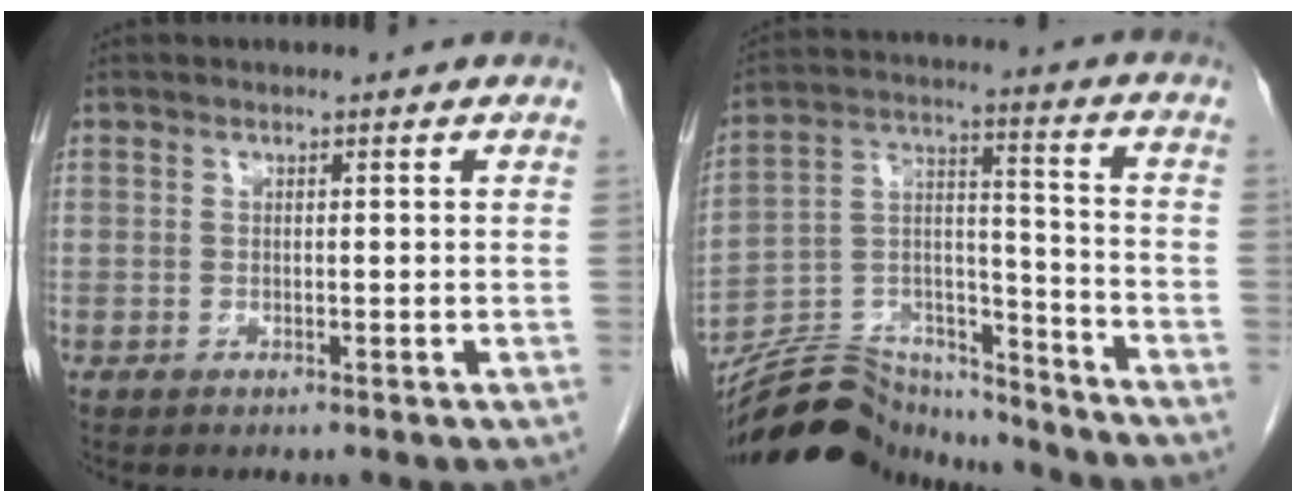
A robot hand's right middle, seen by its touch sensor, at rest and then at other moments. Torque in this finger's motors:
{"motor_torque": [0.98, -1.16, 0.55, 0.14]}